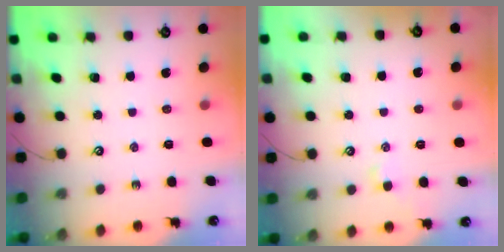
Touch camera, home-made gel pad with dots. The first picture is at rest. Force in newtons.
{"total": 0.7, "press": 0.6, "slide": 0.4}